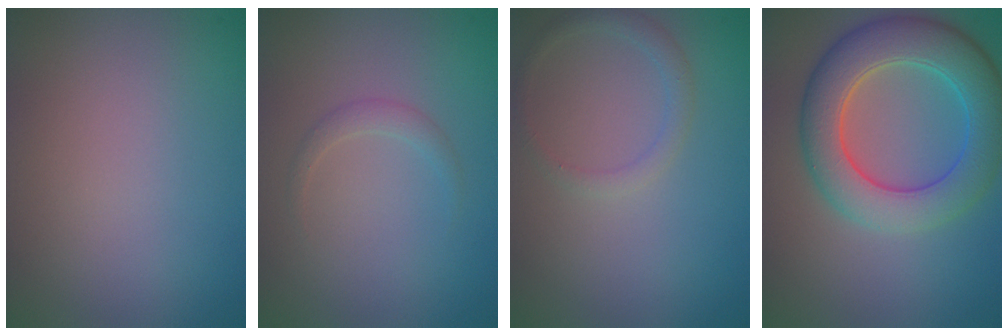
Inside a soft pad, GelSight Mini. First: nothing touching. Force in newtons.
{"total": 1.1, "press": 1.1, "slide": 0.1}
{"total": 1.4, "press": 1.4, "slide": 0.2}
{"total": 7.8, "press": 7.8, "slide": 0.4}